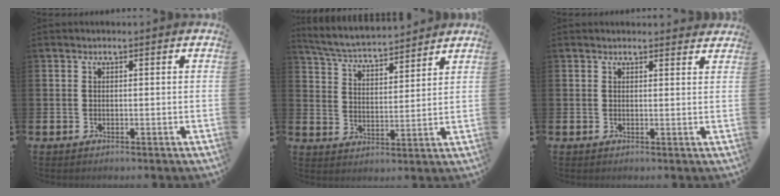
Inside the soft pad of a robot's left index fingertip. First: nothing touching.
{"total": 5.2, "force": [5.1, 0.4, 0.8], "torque": [-0.039, -0.038, 0.086]}
{"total": 1.4, "force": [1.4, 0.3, 0.0], "torque": [0.010, -0.006, 0.023]}